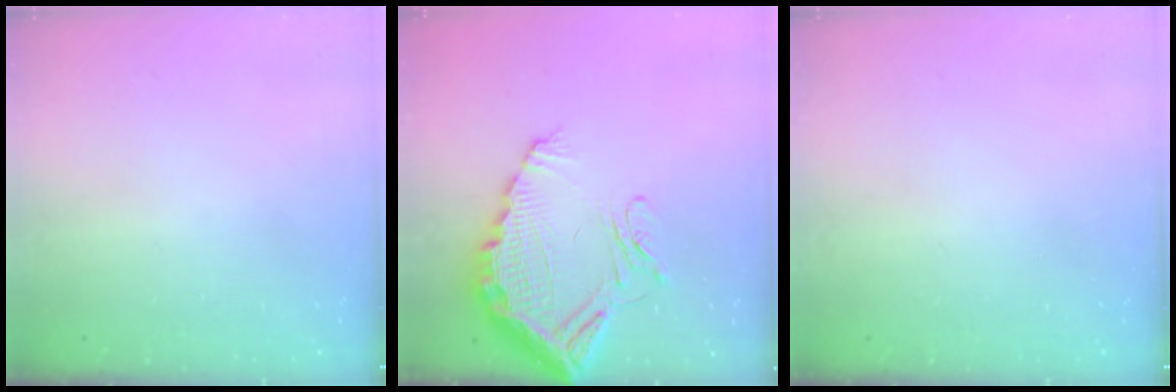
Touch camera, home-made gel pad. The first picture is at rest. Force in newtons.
{"total": 15.9, "press": 15.8, "slide": 1.4}
{"total": 0.0}